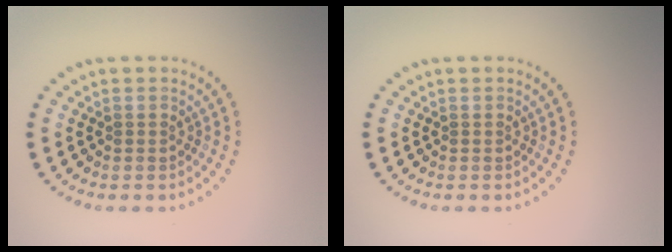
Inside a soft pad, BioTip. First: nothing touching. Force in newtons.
{"total": 0.0}